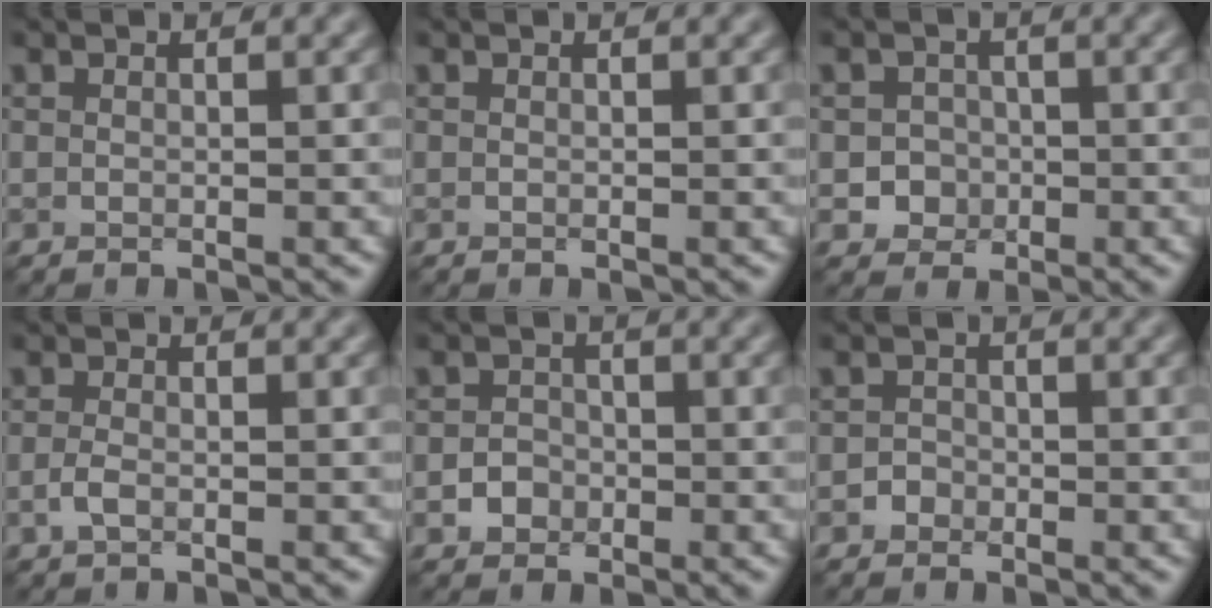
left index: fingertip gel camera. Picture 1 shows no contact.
{"total": 0.0}
{"total": 2.4, "force": [-0.6, 2.3, 0.5], "torque": [0.011, -0.001, -0.015]}
{"total": 1.2, "force": [-0.5, 0.5, 0.9], "torque": [-0.025, -0.001, -0.014]}
{"total": 1.7, "force": [-0.6, 1.5, 0.5], "torque": [0.004, 0.002, -0.017]}
{"total": 1.1, "force": [-0.5, 0.9, 0.1], "torque": [0.006, 0.002, -0.010]}